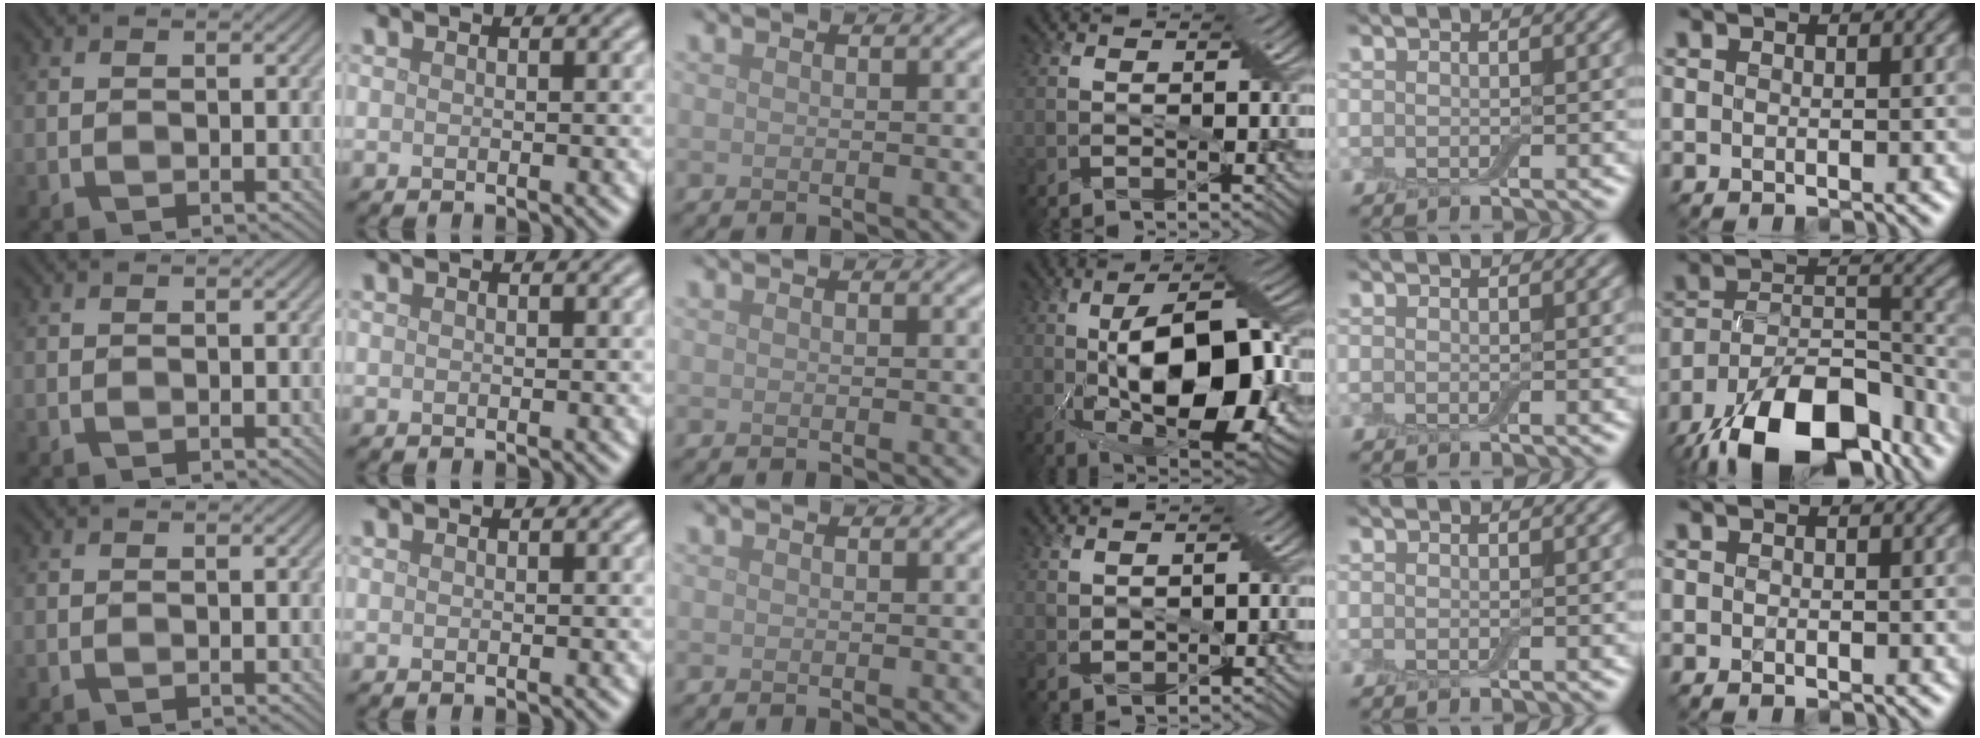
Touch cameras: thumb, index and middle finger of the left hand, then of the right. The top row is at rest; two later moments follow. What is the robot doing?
{"motion": "cut", "object": "cling film"}